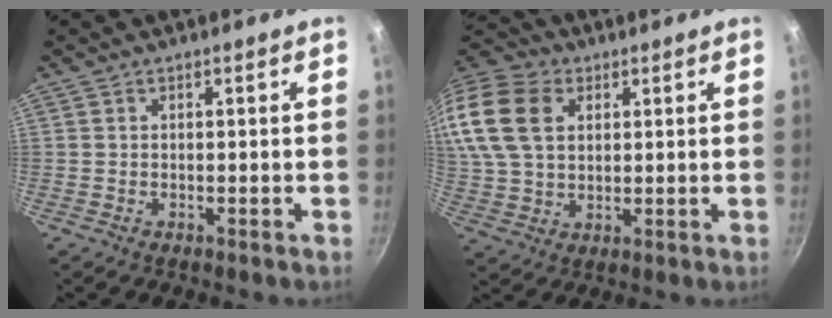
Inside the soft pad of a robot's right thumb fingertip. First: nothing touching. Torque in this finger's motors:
{"motor_torque": [0.58, 4.11, 2.69, 0.08, 1.05]}